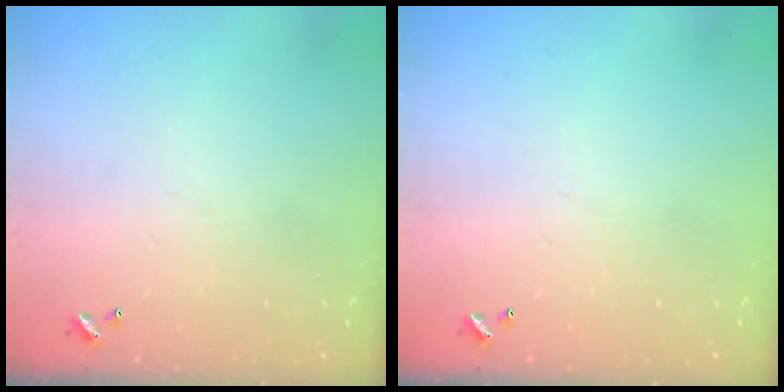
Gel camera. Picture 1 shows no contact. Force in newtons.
{"total": 0.0}